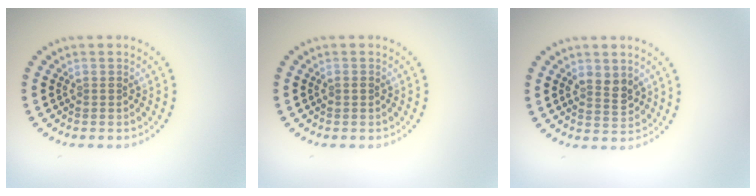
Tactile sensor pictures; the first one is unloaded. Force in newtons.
{"total": 0.8, "press": 0.8, "slide": 0.1}
{"total": 2.4, "press": 2.3, "slide": 0.6}